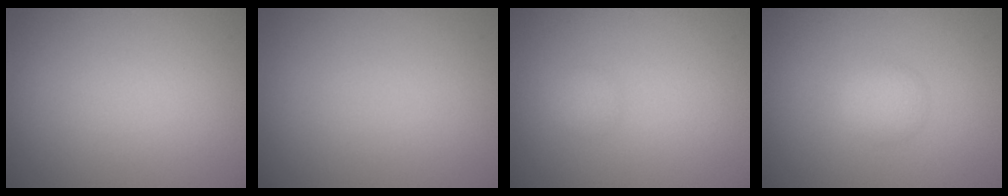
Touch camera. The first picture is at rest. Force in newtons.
{"total": 0.0}
{"total": 1.0, "press": 1.0, "slide": 0.1}
{"total": 1.5, "press": 1.5, "slide": 0.1}